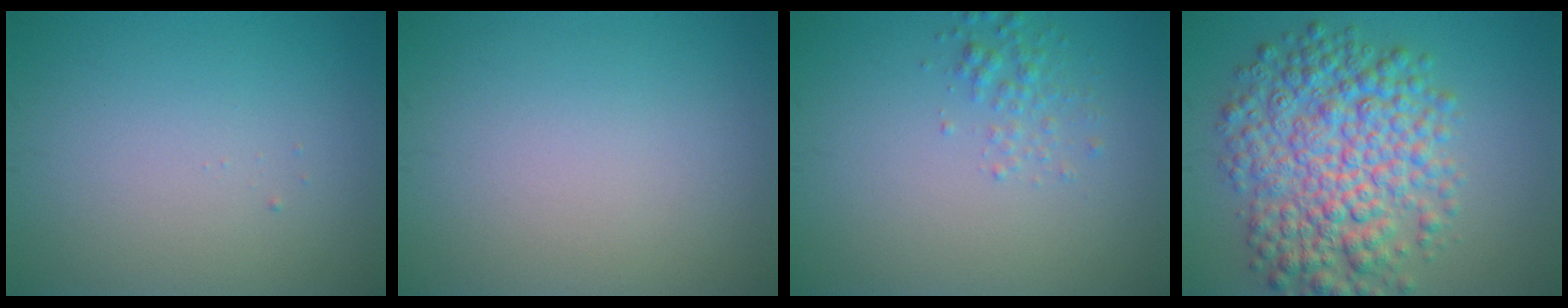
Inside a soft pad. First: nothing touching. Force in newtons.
{"total": 0.0}
{"total": 1.6, "press": 1.6, "slide": 0.1}
{"total": 8.8, "press": 8.8, "slide": 0.1}